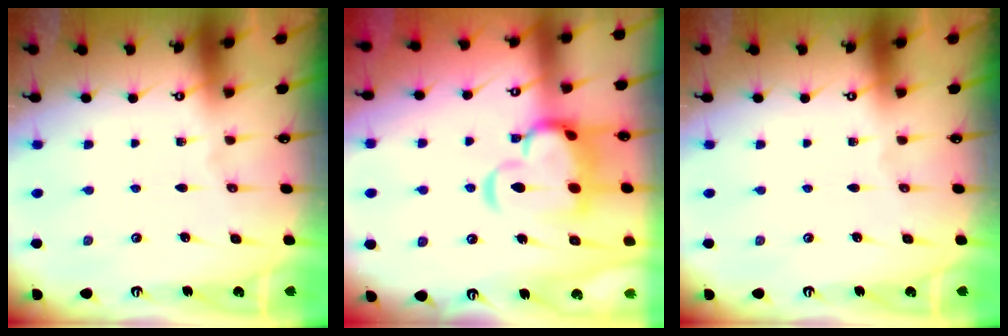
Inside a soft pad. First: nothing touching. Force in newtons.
{"total": 8.8, "press": 8.6, "slide": 1.7}
{"total": 0.0}